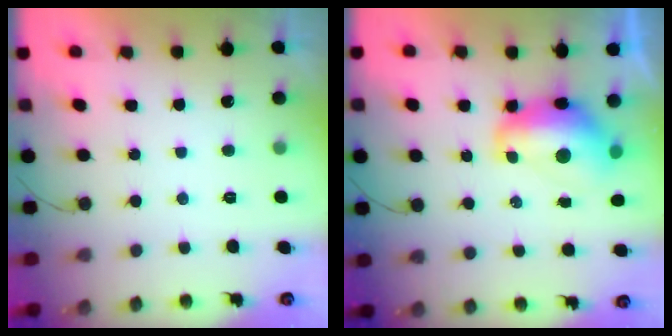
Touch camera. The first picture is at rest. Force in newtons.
{"total": 11.5, "press": 11.4, "slide": 1.2}